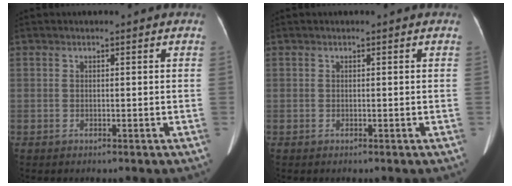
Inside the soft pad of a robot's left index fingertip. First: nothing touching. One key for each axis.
{"total": 0.0}